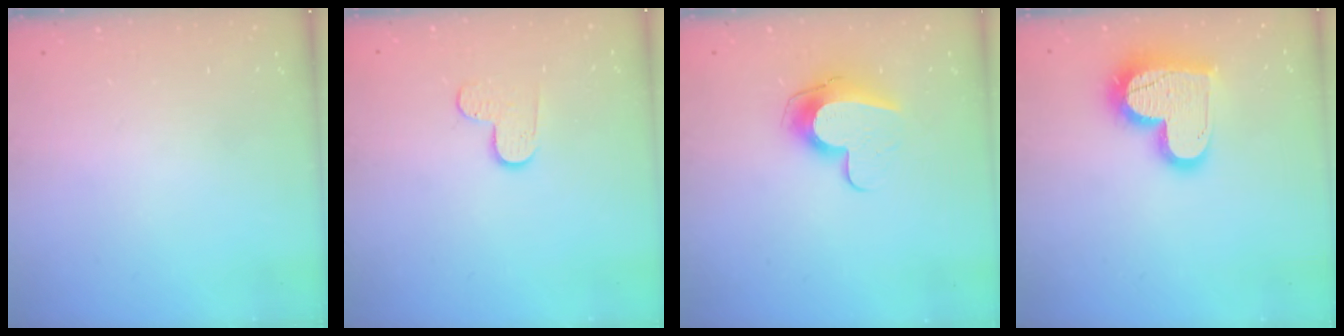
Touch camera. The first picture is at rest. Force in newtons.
{"total": 6.1, "press": 6.1, "slide": 0.6}
{"total": 11.0, "press": 11.0, "slide": 0.7}
{"total": 16.8, "press": 16.8, "slide": 1.1}